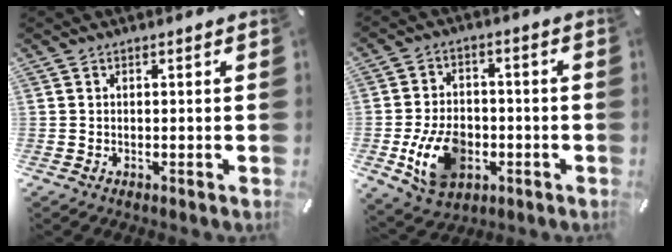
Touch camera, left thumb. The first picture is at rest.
{"total": 12.1, "force": [-3.2, 8.8, 7.7], "torque": [-0.152, 0.008, -0.055]}